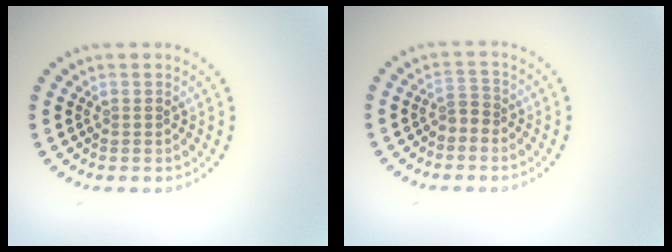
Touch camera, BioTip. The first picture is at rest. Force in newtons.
{"total": 1.3, "press": 0.9, "slide": 0.8}